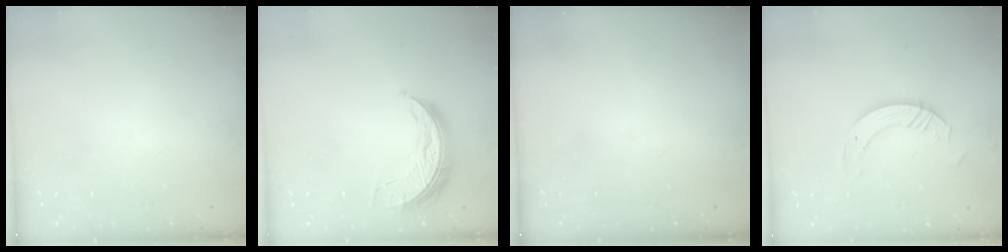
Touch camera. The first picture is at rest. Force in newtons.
{"total": 7.6, "press": 7.6, "slide": 0.1}
{"total": 0.0}
{"total": 6.3, "press": 6.3, "slide": 0.5}